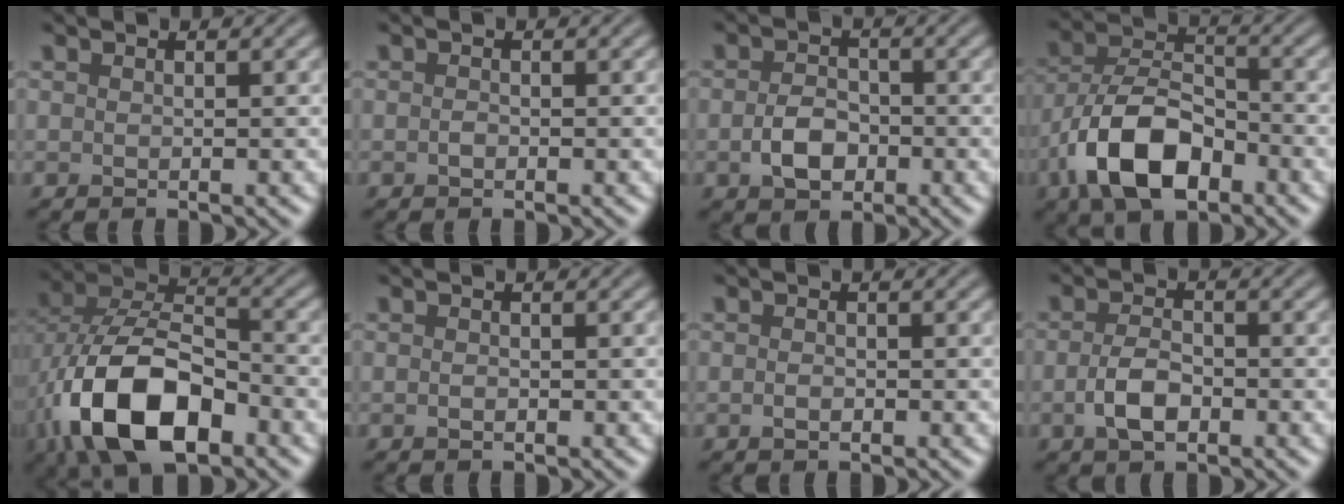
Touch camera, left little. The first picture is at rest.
{"total": 0.6, "force": [-0.3, 0.3, 0.4], "torque": [-0.009, -0.001, -0.009]}
{"total": 3.3, "force": [-1.1, 2.3, 2.2], "torque": [-0.042, 0.000, -0.024]}
{"total": 9.0, "force": [-4.5, 4.7, 6.2], "torque": [-0.123, 0.006, -0.091]}
{"total": 12.5, "force": [-5.2, 6.8, 9.2], "torque": [-0.194, -0.008, -0.094]}
{"total": 0.6, "force": [-0.2, 0.3, 0.4], "torque": [-0.008, -0.001, -0.006]}
{"total": 0.9, "force": [-0.4, 0.5, 0.6], "torque": [-0.012, 0.000, -0.009]}
{"total": 3.2, "force": [-1.1, 1.7, 2.4], "torque": [-0.051, -0.001, -0.024]}